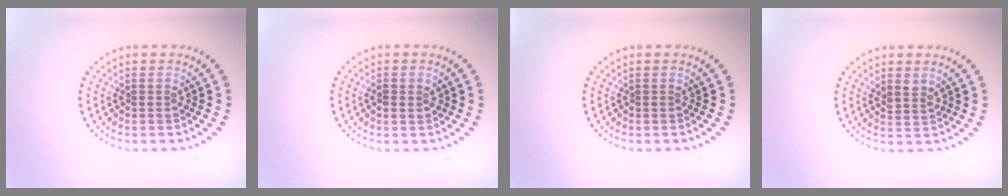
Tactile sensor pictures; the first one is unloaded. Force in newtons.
{"total": 1.3, "press": 1.3, "slide": 0.2}
{"total": 0.0}
{"total": 1.3, "press": 1.1, "slide": 0.7}